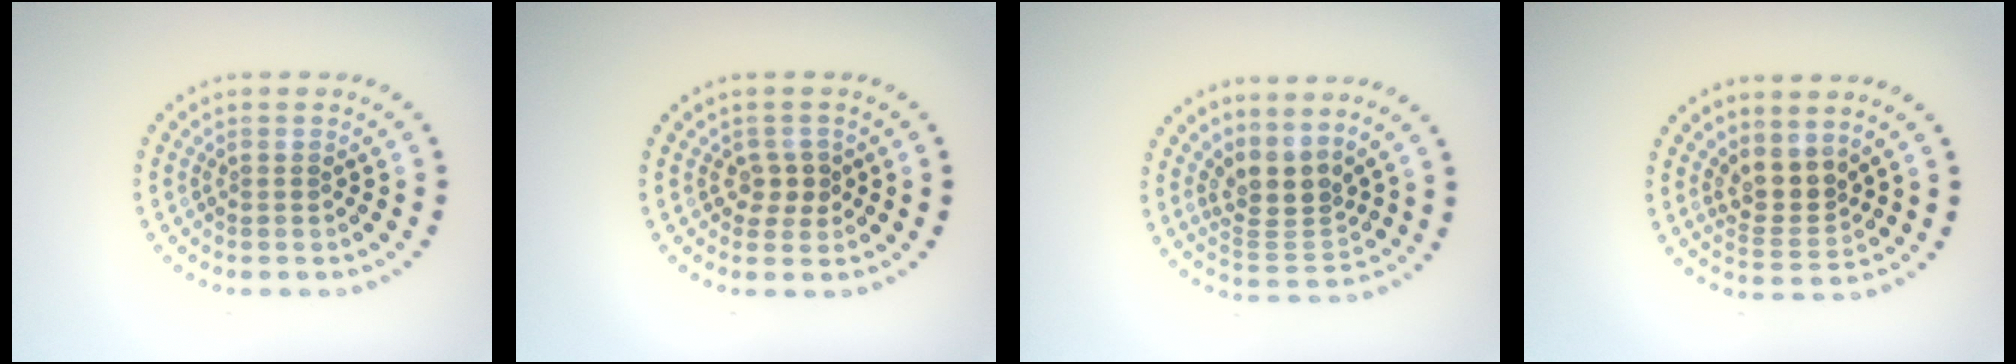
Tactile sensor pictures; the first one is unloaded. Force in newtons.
{"total": 1.9, "press": 1.8, "slide": 0.7}
{"total": 3.3, "press": 2.5, "slide": 2.2}
{"total": 2.9, "press": 2.3, "slide": 1.8}